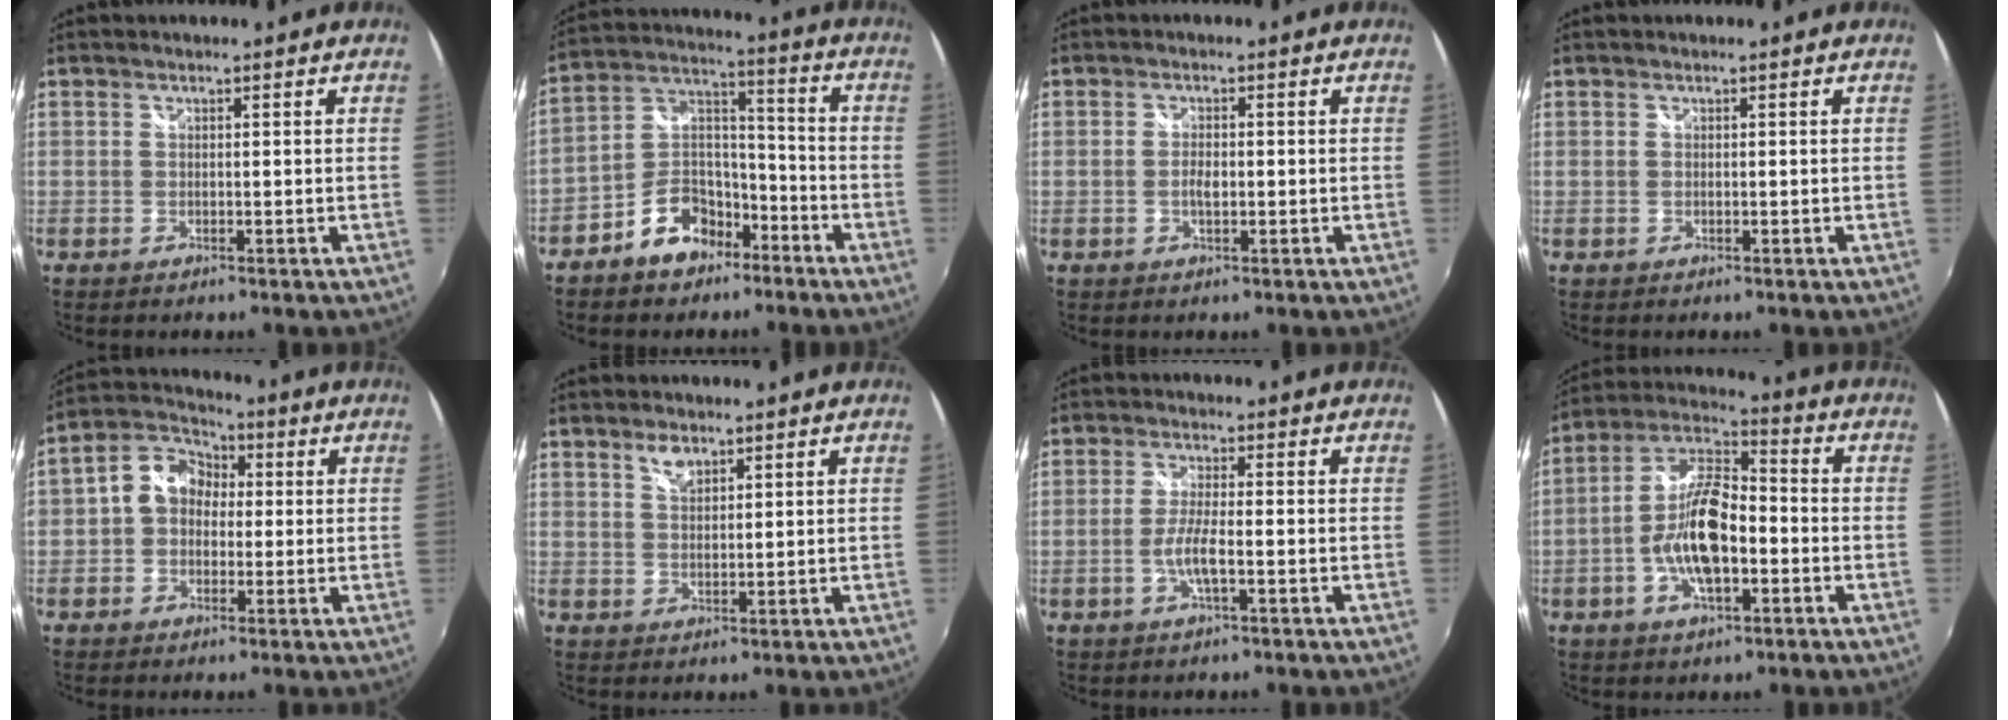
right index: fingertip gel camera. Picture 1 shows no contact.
{"total": 11.2, "force": [-7.1, 6.7, 5.3], "torque": [-0.102, 0.048, -0.117]}
{"total": 1.9, "force": [-0.4, 0.9, 1.6], "torque": [-0.031, 0.001, -0.009]}
{"total": 0.0}
{"total": 8.0, "force": [0.1, 6.8, 4.2], "torque": [-0.094, 0.032, -0.009]}
{"total": 3.3, "force": [2.2, 1.6, 1.8], "torque": [-0.029, 0.004, 0.040]}
{"total": 4.3, "force": [-1.5, 0.3, 4.0], "torque": [-0.083, -0.003, -0.030]}
{"total": 13.0, "force": [-3.4, 5.2, 11.4], "torque": [-0.234, 0.008, -0.067]}